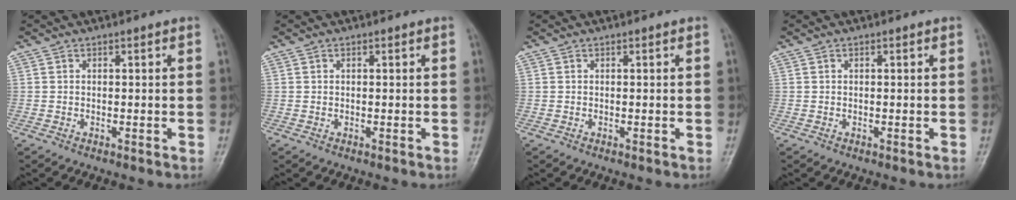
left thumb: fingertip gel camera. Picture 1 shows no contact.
{"total": 0.0}
{"total": 0.0}
{"total": 0.0}